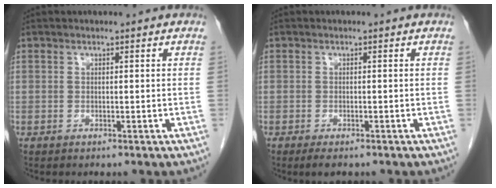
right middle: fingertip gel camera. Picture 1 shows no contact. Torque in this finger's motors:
{"motor_torque": [0.06, 0.00, 0.00, 0.00]}